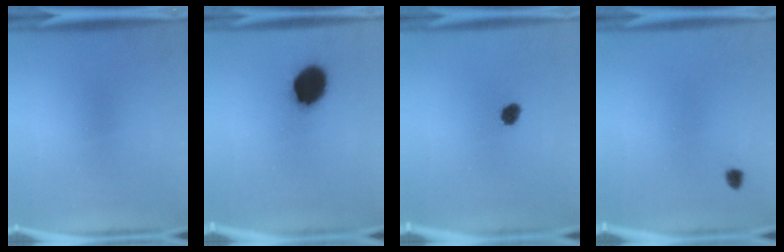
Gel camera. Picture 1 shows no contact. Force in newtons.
{"total": 11.9}
{"total": 2.8}
{"total": 1.2}